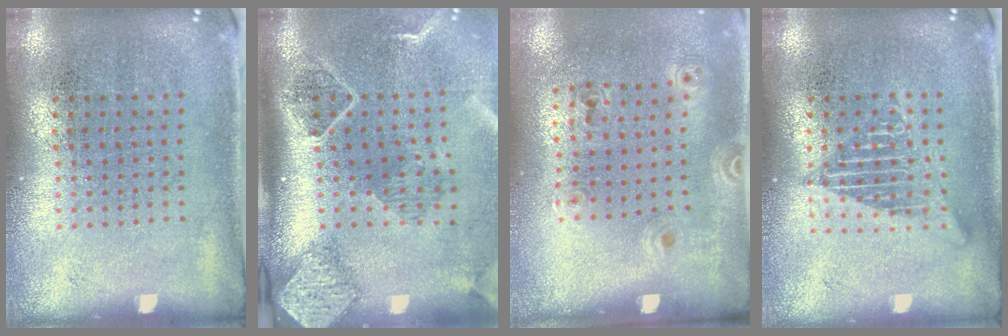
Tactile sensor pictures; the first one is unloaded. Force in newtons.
{"total": 2.7, "press": 2.0, "slide": 1.8}
{"total": 1.2, "press": 0.9, "slide": 0.8}
{"total": 2.6, "press": 2.5, "slide": 0.3}